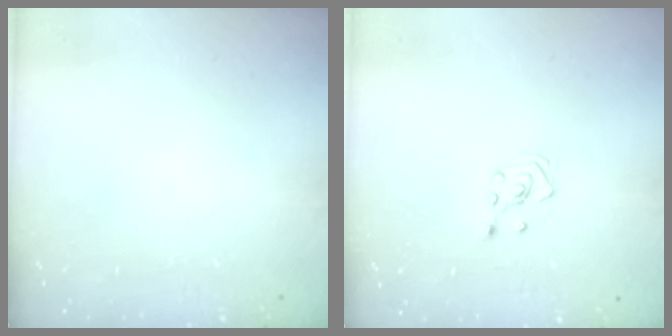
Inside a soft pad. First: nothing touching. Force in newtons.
{"total": 3.0, "press": 2.6, "slide": 1.5}